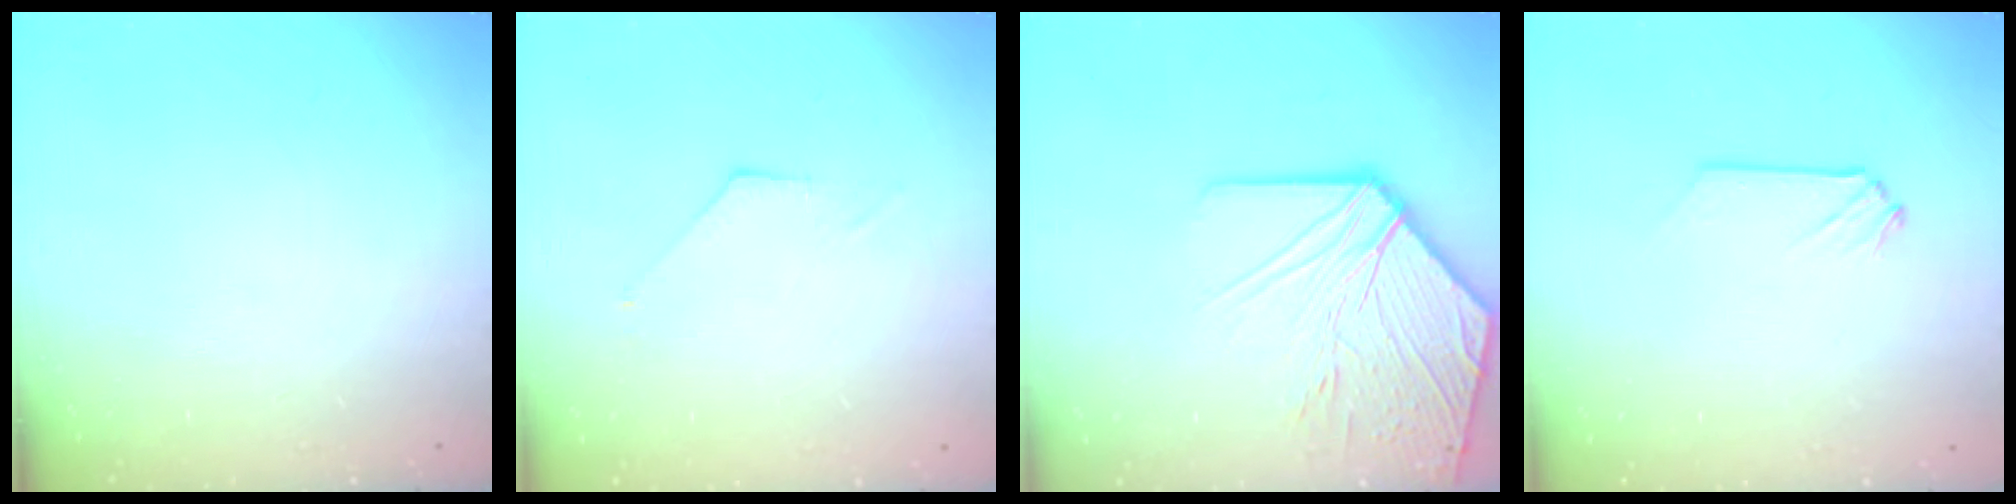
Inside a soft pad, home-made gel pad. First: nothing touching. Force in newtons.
{"total": 1.0, "press": 1.0, "slide": 0.2}
{"total": 13.5, "press": 13.4, "slide": 1.7}
{"total": 0.0}